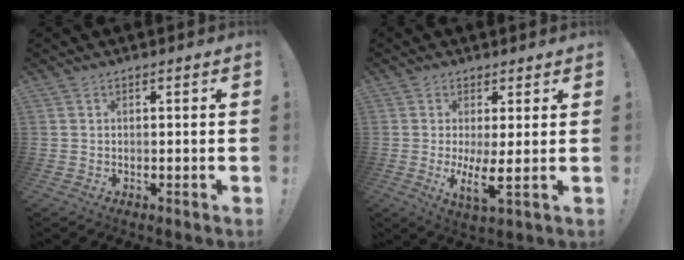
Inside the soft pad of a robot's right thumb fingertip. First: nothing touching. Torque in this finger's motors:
{"motor_torque": [0.11, 0.15, 0.40, 0.30, 0.20]}